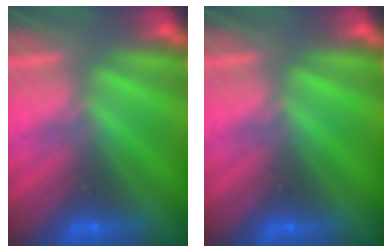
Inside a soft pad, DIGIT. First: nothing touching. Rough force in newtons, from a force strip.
{"total": 0.0}